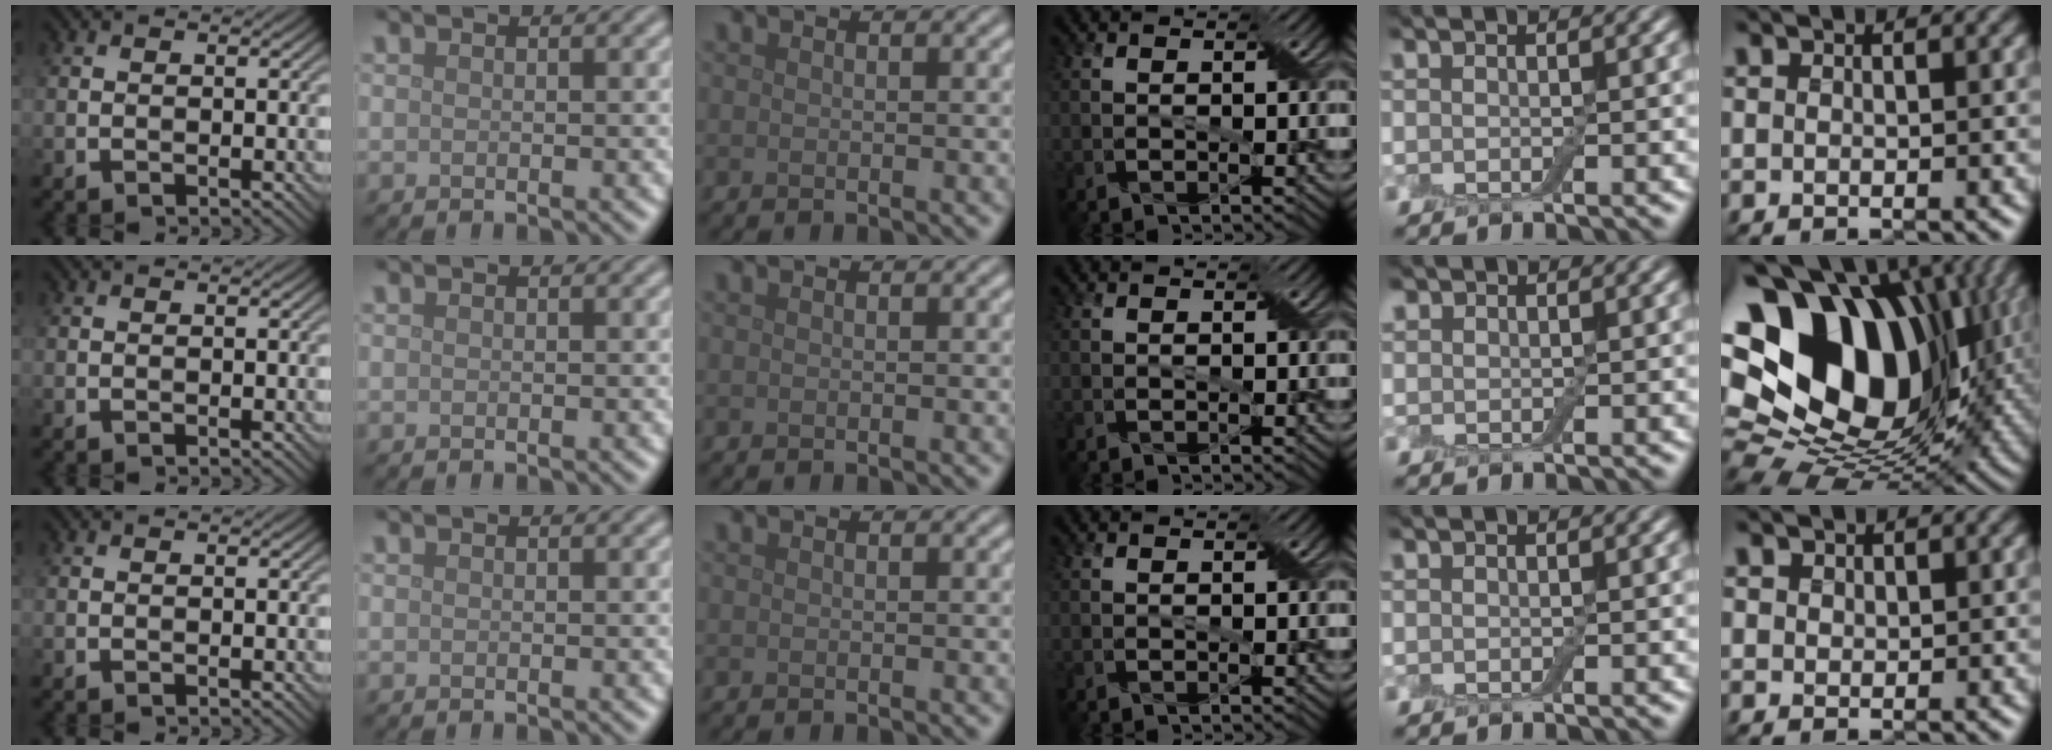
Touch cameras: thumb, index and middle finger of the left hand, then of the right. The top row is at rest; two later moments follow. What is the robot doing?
{"motion": "extract", "object": "drawer"}